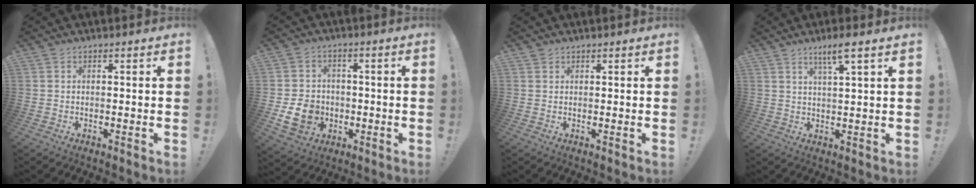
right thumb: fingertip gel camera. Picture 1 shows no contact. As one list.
[{"total": 10.8, "force": [-2.6, 9.1, 5.2], "torque": [-0.102, 0.015, -0.040]}, {"total": 0.7, "force": [0.6, 0.4, 0.1], "torque": [-0.002, -0.001, 0.012]}, {"total": 5.6, "force": [3.6, 0.1, 4.2], "torque": [-0.072, -0.012, 0.055]}]